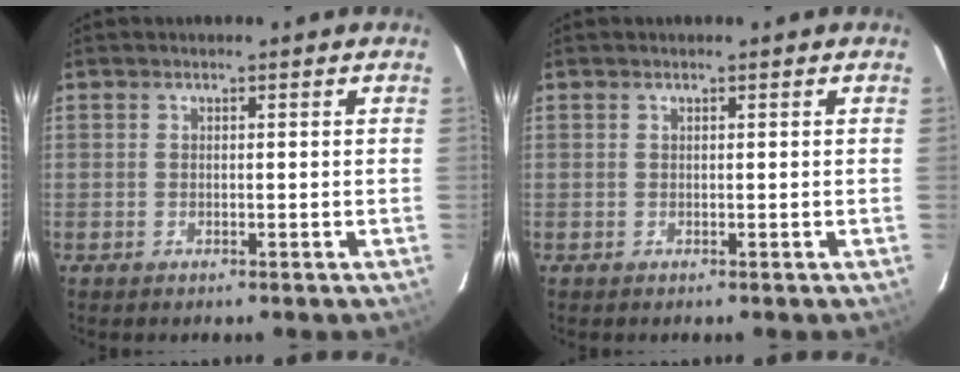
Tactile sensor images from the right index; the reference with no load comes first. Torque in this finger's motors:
{"motor_torque": [0.15, 0.14, 0.05, 0.01]}